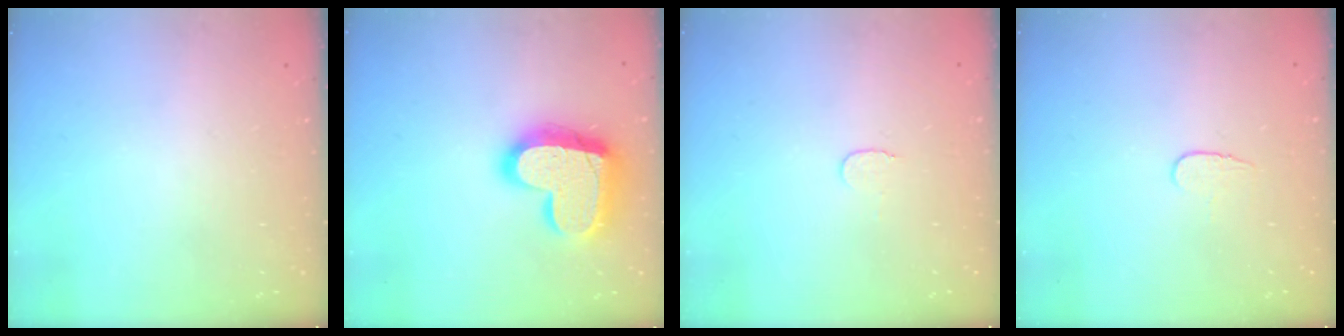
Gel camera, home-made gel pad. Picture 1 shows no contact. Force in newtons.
{"total": 20.9, "press": 20.8, "slide": 1.8}
{"total": 3.5, "press": 3.5, "slide": 0.4}
{"total": 4.3, "press": 4.2, "slide": 0.4}